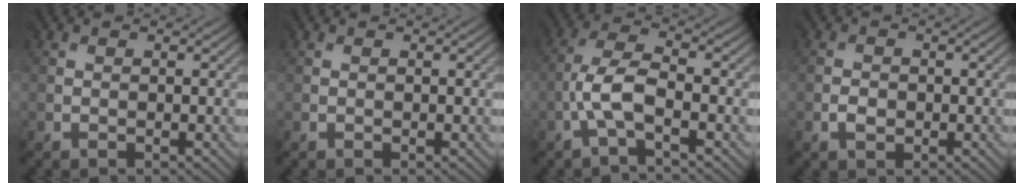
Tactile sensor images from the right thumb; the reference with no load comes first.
{"total": 0.0}
{"total": 3.7, "force": [-2.0, 0.7, 3.1], "torque": [-0.075, 0.012, -0.048]}
{"total": 0.9, "force": [-0.6, 0.5, -0.5], "torque": [0.012, -0.005, -0.012]}